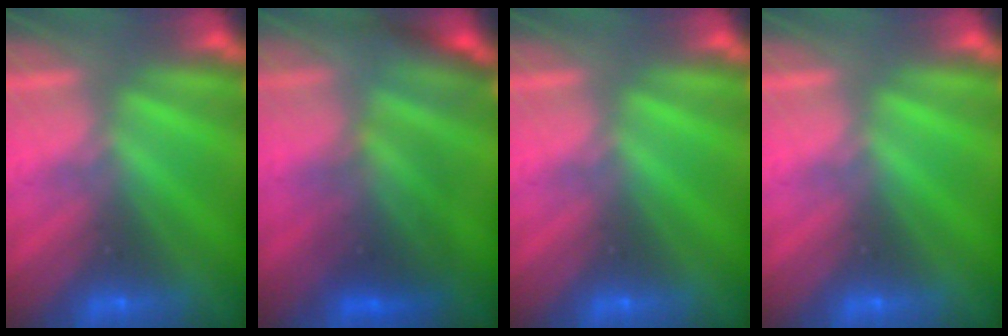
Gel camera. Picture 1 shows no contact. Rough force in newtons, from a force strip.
{"total": 2.3}
{"total": 0.0}
{"total": 0.0}